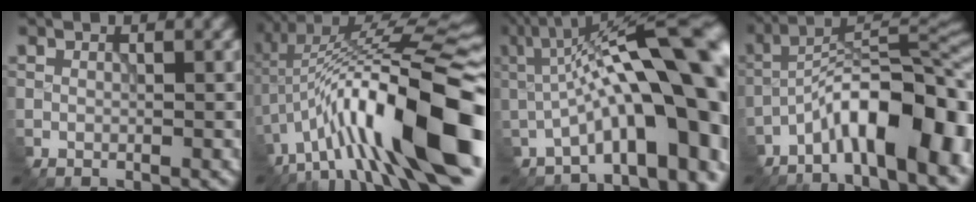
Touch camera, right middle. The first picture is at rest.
{"total": 16.5, "force": [-4.4, 4.8, 15.2], "torque": [-0.226, 0.046, -0.075]}
{"total": 16.4, "force": [-0.6, 5.5, 15.4], "torque": [-0.205, 0.037, 0.000]}
{"total": 11.5, "force": [-5.8, 3.4, 9.4], "torque": [-0.146, 0.019, -0.094]}